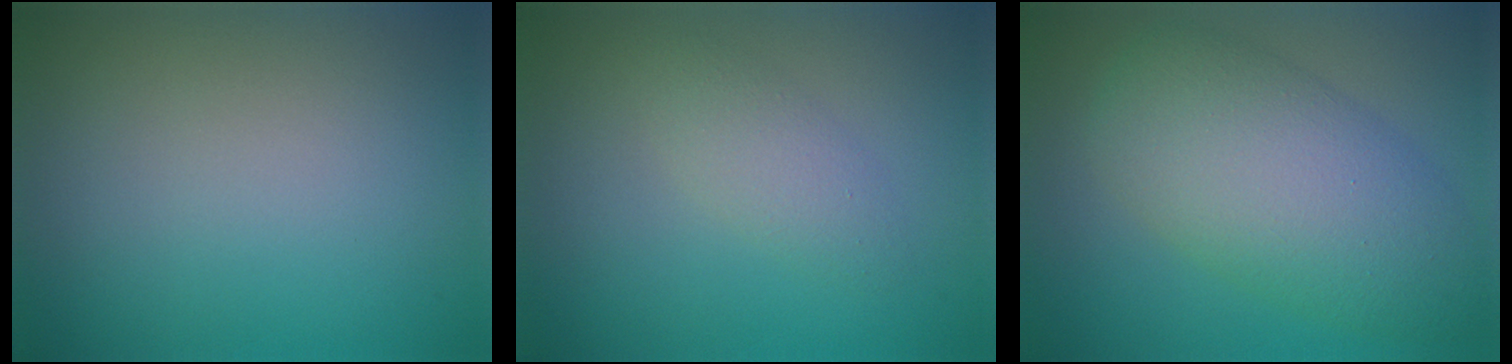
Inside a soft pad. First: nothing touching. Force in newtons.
{"total": 2.1, "press": 2.1, "slide": 0.1}
{"total": 8.5, "press": 8.5, "slide": 0.3}